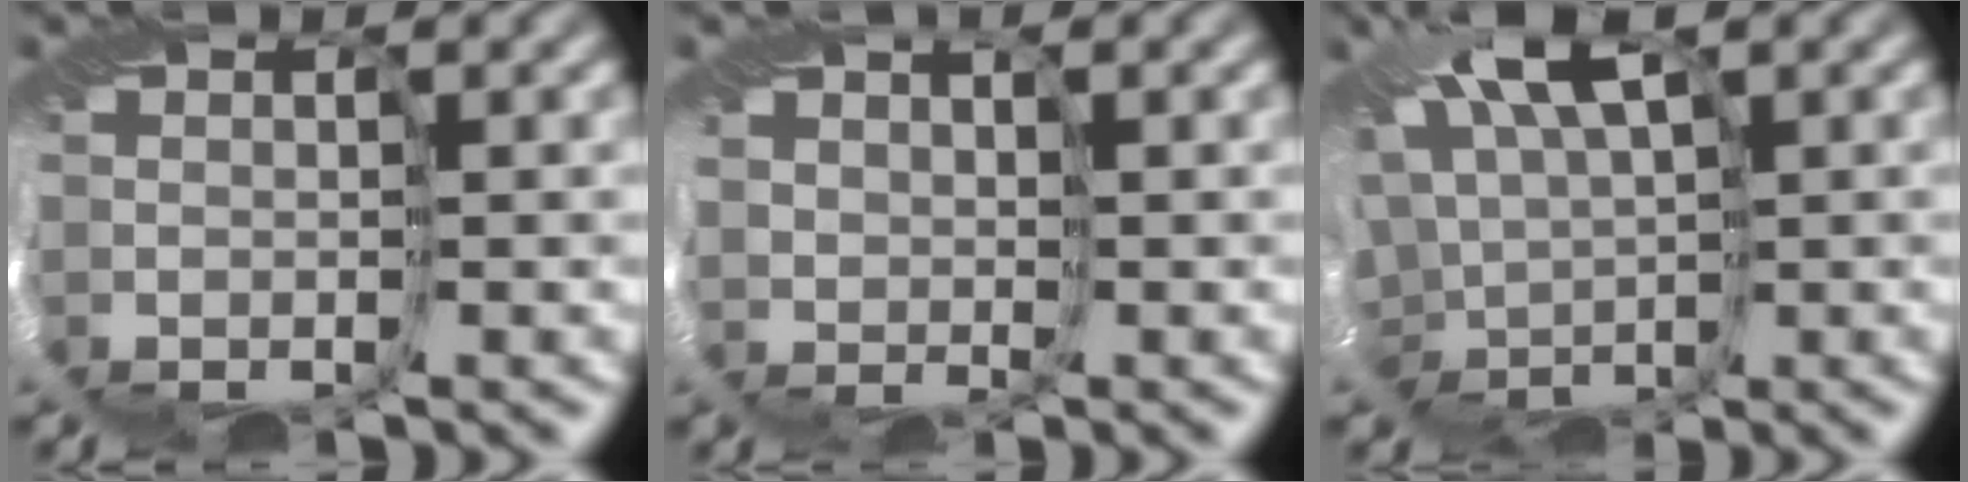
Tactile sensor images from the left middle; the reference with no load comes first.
{"total": 2.7, "force": [1.9, -0.5, -1.8], "torque": [0.018, 0.008, 0.043]}
{"total": 7.7, "force": [2.5, 4.6, 5.5], "torque": [-0.118, -0.017, 0.058]}